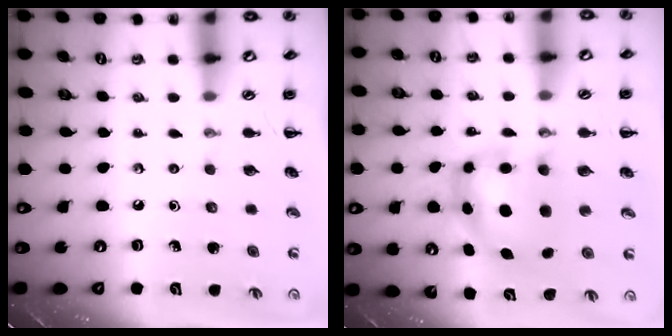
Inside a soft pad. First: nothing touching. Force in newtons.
{"total": 5.7, "press": 5.6, "slide": 1.2}